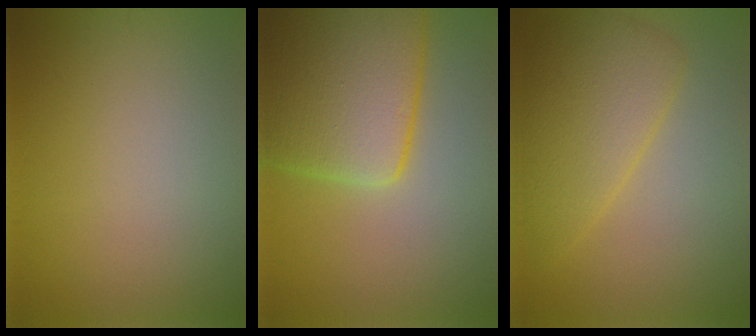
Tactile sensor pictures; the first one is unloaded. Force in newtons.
{"total": 10.8, "press": 10.8, "slide": 0.5}
{"total": 4.7, "press": 4.7, "slide": 0.3}